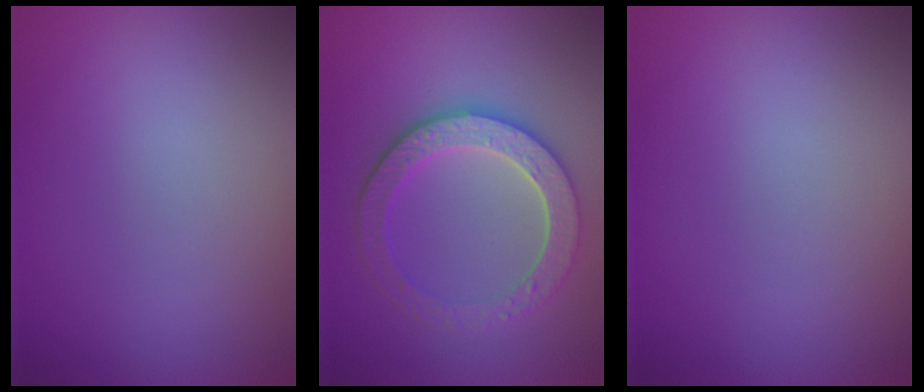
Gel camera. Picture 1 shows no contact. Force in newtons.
{"total": 4.4, "press": 4.0, "slide": 2.0}
{"total": 0.0}